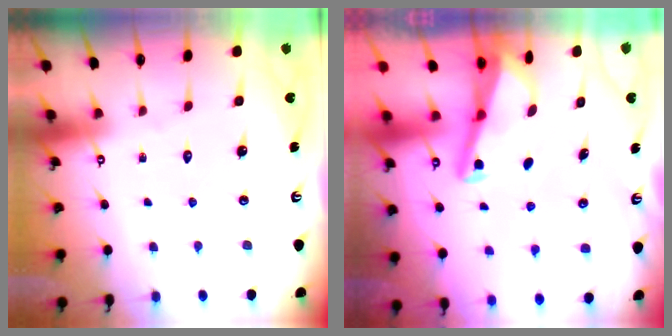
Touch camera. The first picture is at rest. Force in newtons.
{"total": 3.1, "press": 3.0, "slide": 0.3}